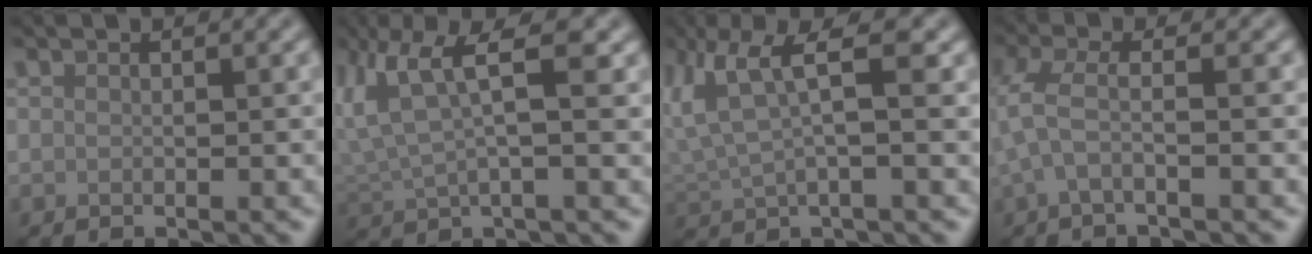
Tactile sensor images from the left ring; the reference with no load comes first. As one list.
[{"total": 5.5, "force": [2.4, 1.6, 4.7], "torque": [-0.109, 0.006, 0.047]}, {"total": 5.0, "force": [2.0, 1.3, 4.4], "torque": [-0.102, 0.004, 0.041]}, {"total": 2.3, "force": [-0.7, 0.5, 2.2], "torque": [-0.055, 0.000, -0.025]}]